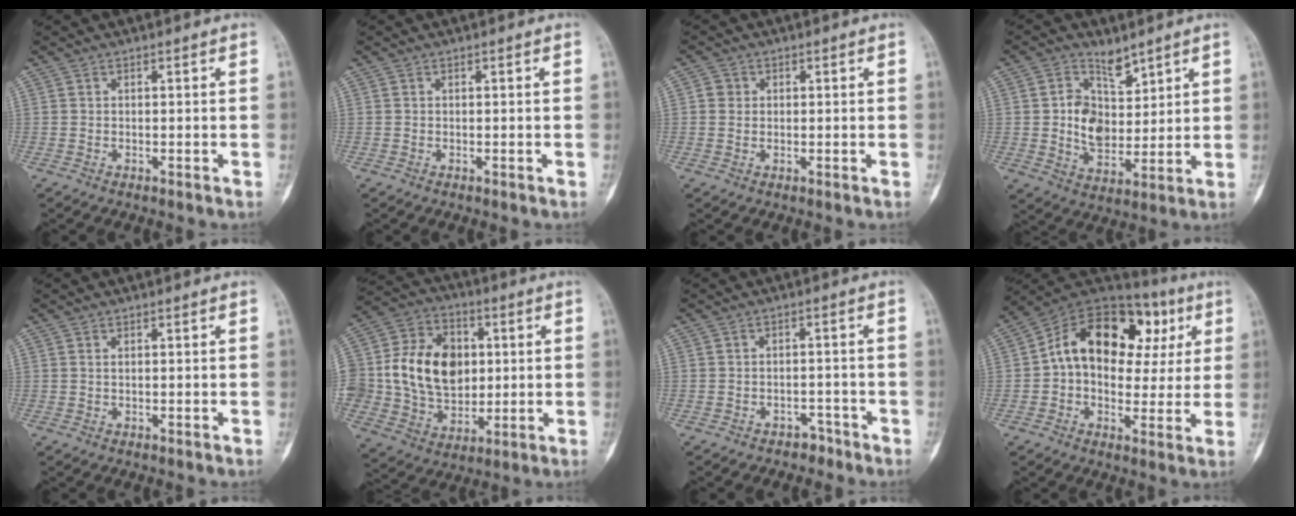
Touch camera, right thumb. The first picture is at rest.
{"total": 0.0}
{"total": 2.4, "force": [0.4, 2.2, 0.7], "torque": [0.004, 0.002, 0.005]}
{"total": 9.6, "force": [3.9, 6.7, 5.6], "torque": [-0.066, -0.028, 0.080]}
{"total": 0.5, "force": [0.2, 0.4, 0.3], "torque": [-0.002, 0.003, 0.003]}
{"total": 20.0, "force": [1.6, 15.4, 12.6], "torque": [-0.202, 0.014, 0.040]}
{"total": 3.0, "force": [-2.2, 2.0, 0.1], "torque": [0.007, 0.027, -0.030]}
{"total": 21.1, "force": [4.3, 14.0, 15.2], "torque": [-0.189, 0.041, 0.060]}